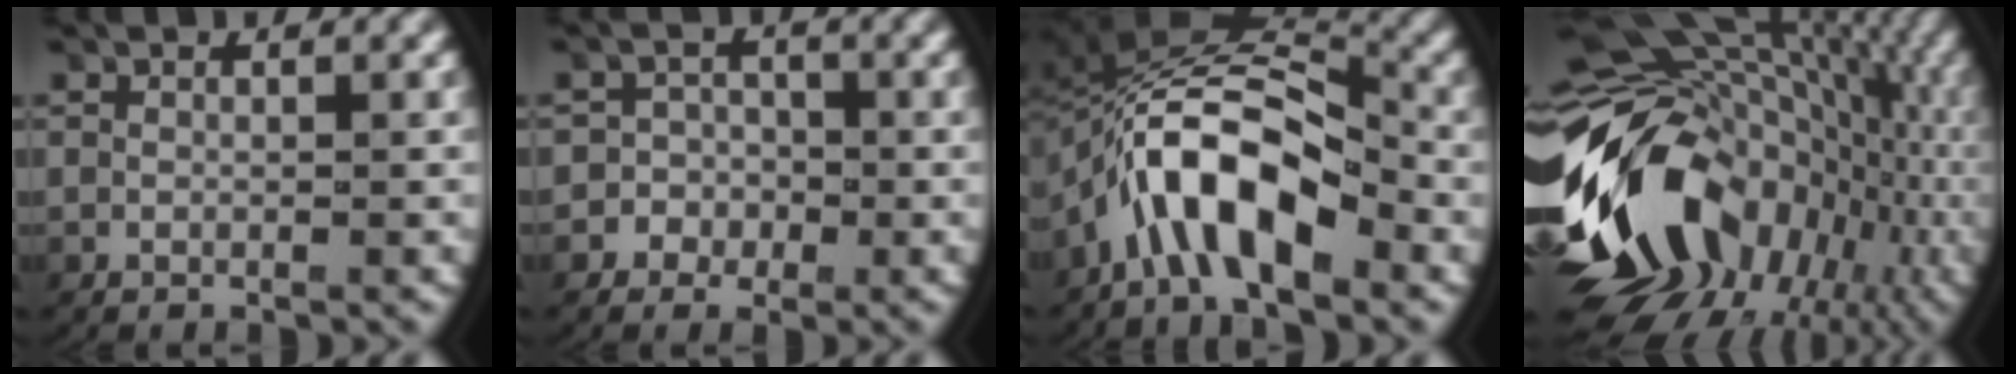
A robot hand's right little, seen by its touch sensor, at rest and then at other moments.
{"total": 3.6, "force": [-1.6, 3.2, 0.4], "torque": [0.000, 0.003, -0.037]}
{"total": 10.2, "force": [-0.9, 5.9, 8.3], "torque": [-0.164, -0.001, -0.022]}
{"total": 24.5, "force": [-2.7, 17.7, 16.7], "torque": [-0.277, -0.038, -0.036]}